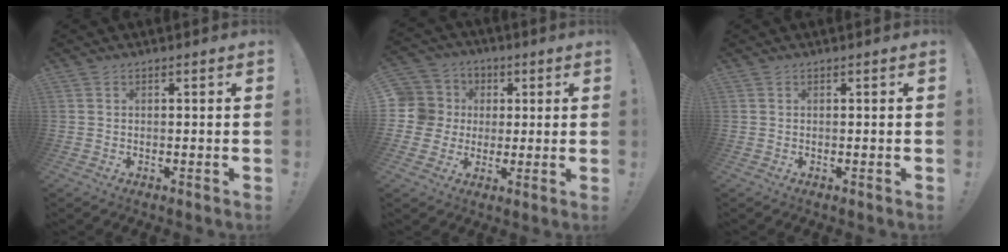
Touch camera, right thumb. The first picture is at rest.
{"total": 10.3, "force": [1.0, 9.9, 2.8], "torque": [-0.057, 0.003, 0.024]}
{"total": 0.0}